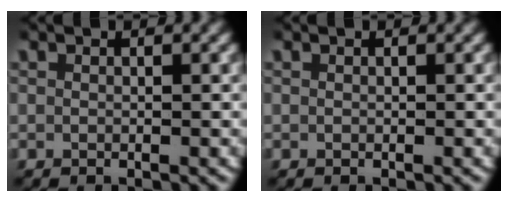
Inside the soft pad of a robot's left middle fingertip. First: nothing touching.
{"total": 0.0}